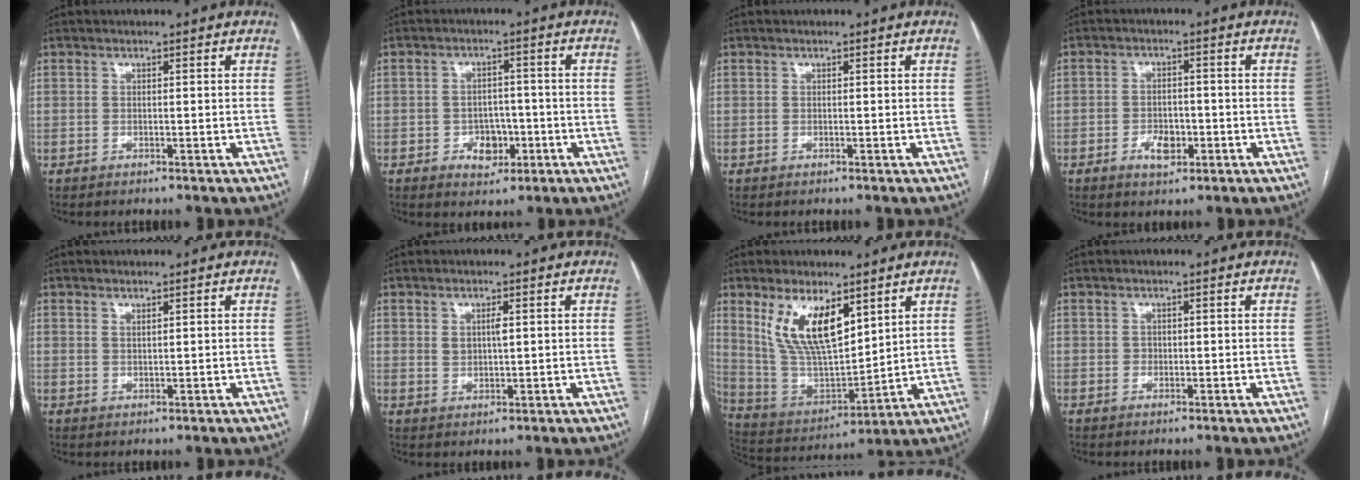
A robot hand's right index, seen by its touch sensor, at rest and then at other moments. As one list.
[{"total": 4.7, "force": [-1.7, 3.4, 2.7], "torque": [-0.033, 0.011, -0.019]}, {"total": 0.0}, {"total": 4.1, "force": [-1.7, 2.4, 2.8], "torque": [-0.045, 0.004, -0.023]}, {"total": 0.7, "force": [0.6, 0.1, 0.4], "torque": [-0.011, -0.004, 0.011]}, {"total": 2.3, "force": [0.8, 1.0, 2.0], "torque": [-0.037, -0.002, 0.016]}, {"total": 13.2, "force": [6.9, 4.7, 10.2], "torque": [-0.202, 0.000, 0.144]}, {"total": 0.7, "force": [0.0, 0.7, 0.1], "torque": [0.003, 0.003, -0.001]}]